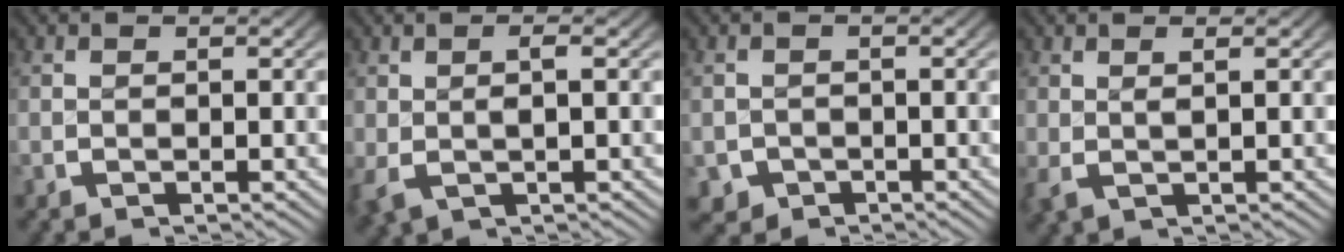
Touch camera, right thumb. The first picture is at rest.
{"total": 1.9, "force": [0.1, 1.1, 1.5], "torque": [-0.034, -0.005, 0.010]}
{"total": 2.9, "force": [-1.8, 2.3, 0.2], "torque": [-0.013, -0.024, -0.021]}
{"total": 1.3, "force": [0.6, 0.6, 1.0], "torque": [-0.023, -0.004, 0.016]}